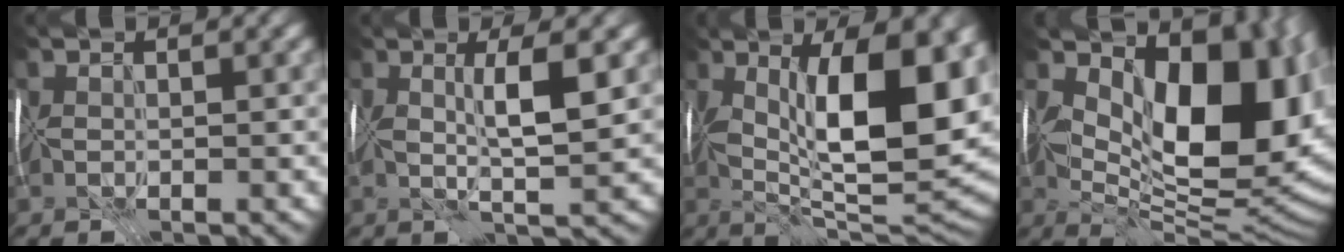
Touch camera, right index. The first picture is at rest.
{"total": 4.7, "force": [0.9, 0.7, 4.6], "torque": [-0.078, 0.003, 0.014]}
{"total": 15.3, "force": [2.3, 5.4, 14.1], "torque": [-0.208, 0.001, 0.031]}
{"total": 16.9, "force": [3.4, 9.0, 13.9], "torque": [-0.160, -0.001, 0.064]}